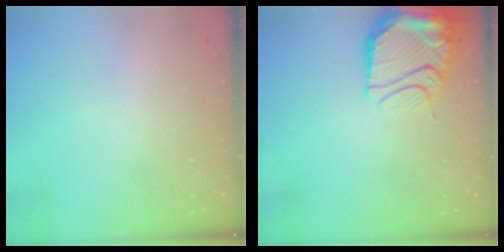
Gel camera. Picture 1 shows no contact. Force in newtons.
{"total": 22.2, "press": 17.0, "slide": 14.3}